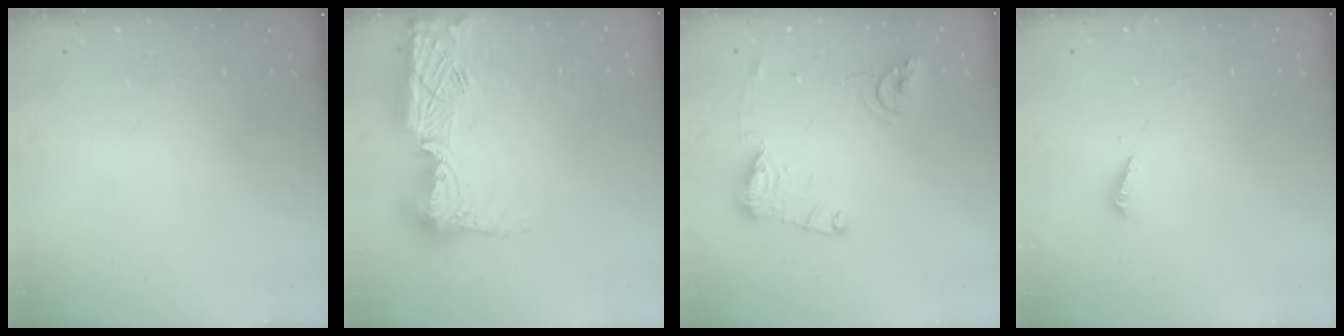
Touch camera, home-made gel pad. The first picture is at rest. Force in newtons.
{"total": 21.2, "press": 21.2, "slide": 1.2}
{"total": 12.9, "press": 12.8, "slide": 1.5}
{"total": 2.0, "press": 2.0, "slide": 0.2}